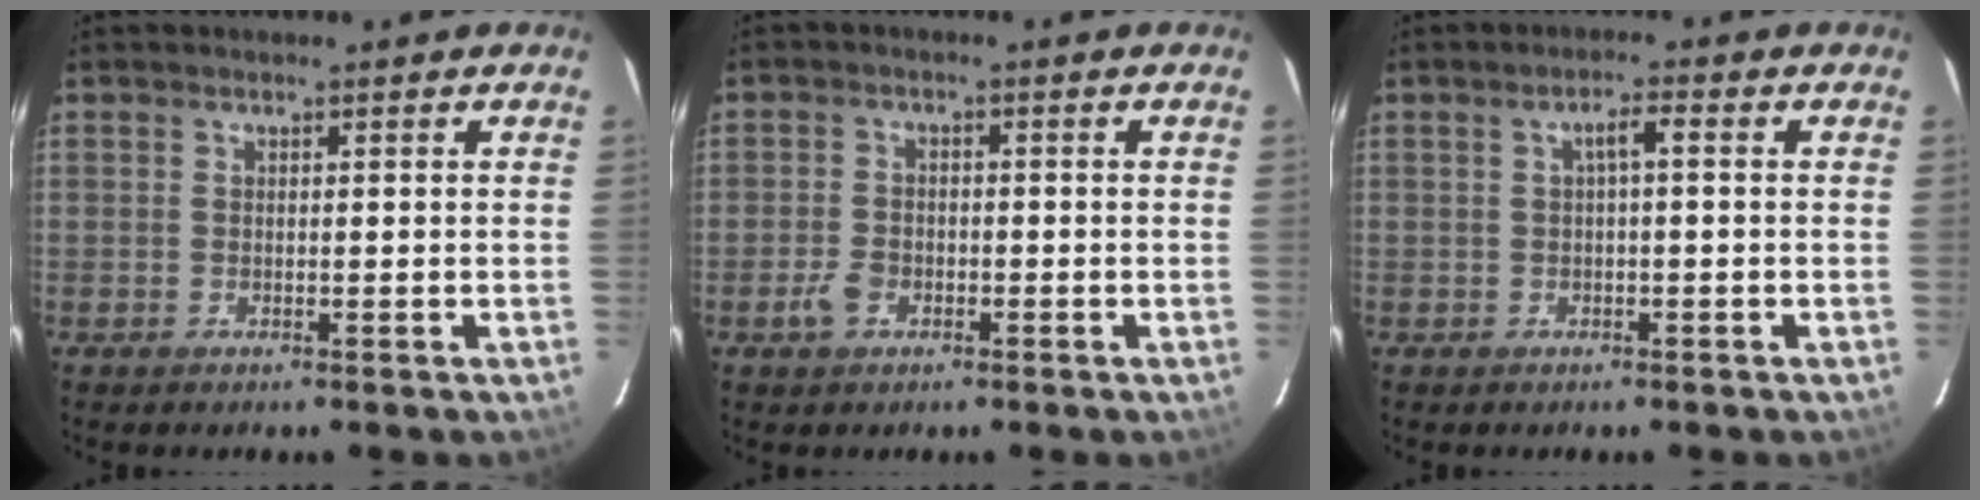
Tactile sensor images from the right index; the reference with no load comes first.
{"total": 3.7, "force": [-1.9, 2.5, 2.0], "torque": [-0.049, 0.001, -0.034]}
{"total": 2.3, "force": [0.1, 0.3, 2.3], "torque": [-0.044, 0.009, 0.003]}